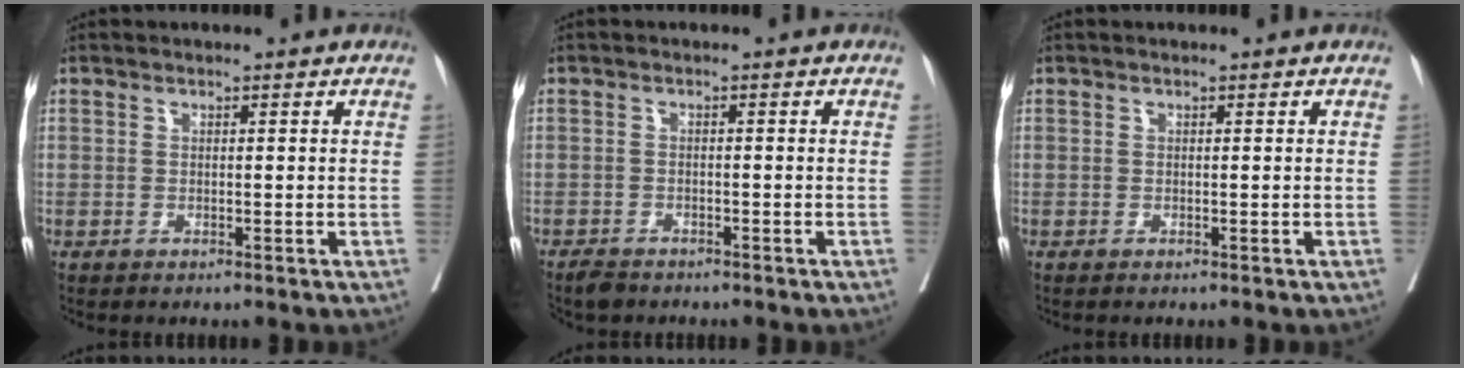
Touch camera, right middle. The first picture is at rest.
{"total": 2.3, "force": [-2.0, 1.1, 0.5], "torque": [-0.013, -0.002, -0.032]}
{"total": 0.0}